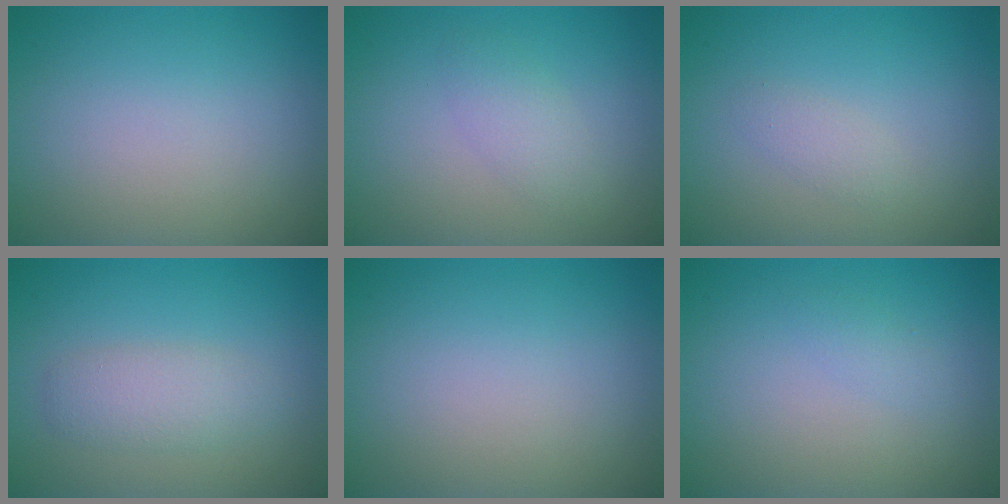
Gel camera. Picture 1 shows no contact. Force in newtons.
{"total": 1.8, "press": 1.8, "slide": 0.0}
{"total": 1.2, "press": 1.2, "slide": 0.0}
{"total": 2.7, "press": 2.7, "slide": 0.1}
{"total": 0.0}
{"total": 0.8, "press": 0.8, "slide": 0.0}